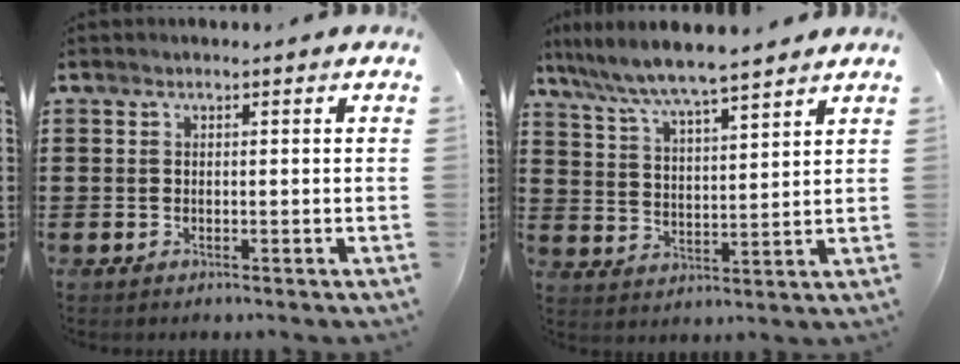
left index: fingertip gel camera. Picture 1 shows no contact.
{"total": 5.9, "force": [5.5, -0.1, 2.2], "torque": [-0.067, -0.033, 0.093]}